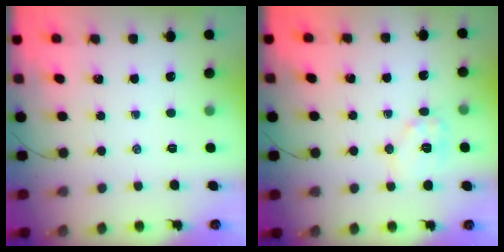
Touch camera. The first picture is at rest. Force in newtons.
{"total": 8.6, "press": 8.6, "slide": 0.1}